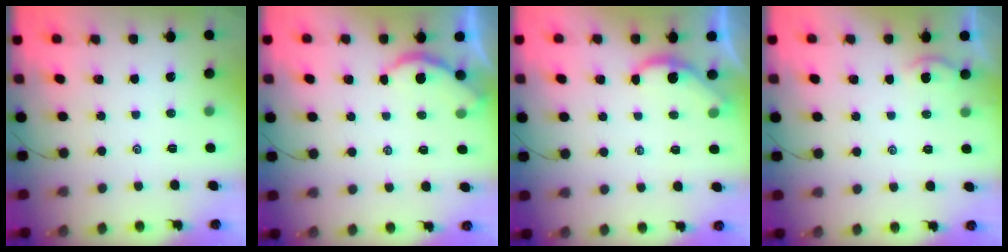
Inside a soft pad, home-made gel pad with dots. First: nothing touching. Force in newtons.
{"total": 1.9, "press": 1.9, "slide": 0.4}
{"total": 2.4, "press": 2.3, "slide": 0.3}
{"total": 1.2, "press": 1.2, "slide": 0.2}